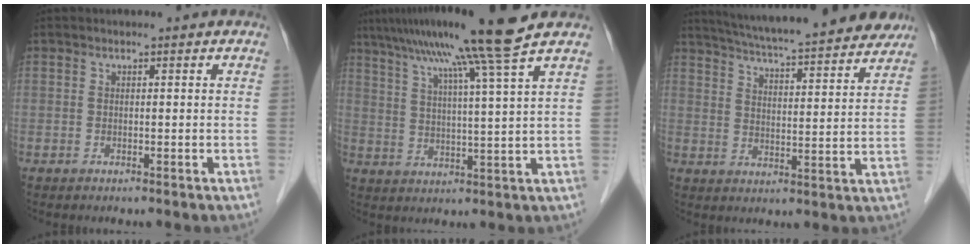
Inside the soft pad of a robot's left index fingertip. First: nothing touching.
{"total": 14.0, "force": [10.4, -2.9, 8.9], "torque": [-0.145, 0.006, 0.154]}
{"total": 22.9, "force": [20.3, 2.7, 10.2], "torque": [-0.166, 0.006, 0.274]}